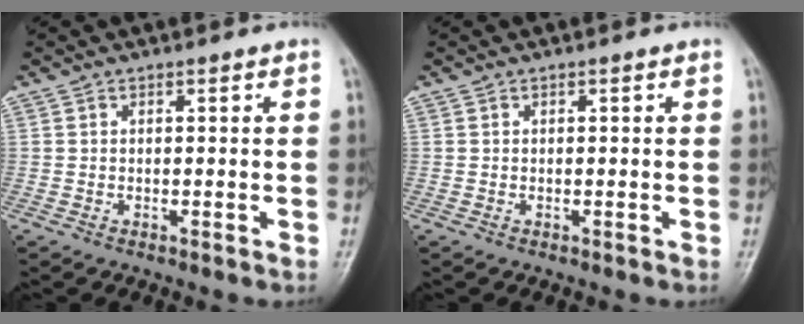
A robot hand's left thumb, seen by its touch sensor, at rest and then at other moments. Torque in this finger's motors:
{"motor_torque": [0.00, 0.00, -0.01, -0.01, 0.00]}